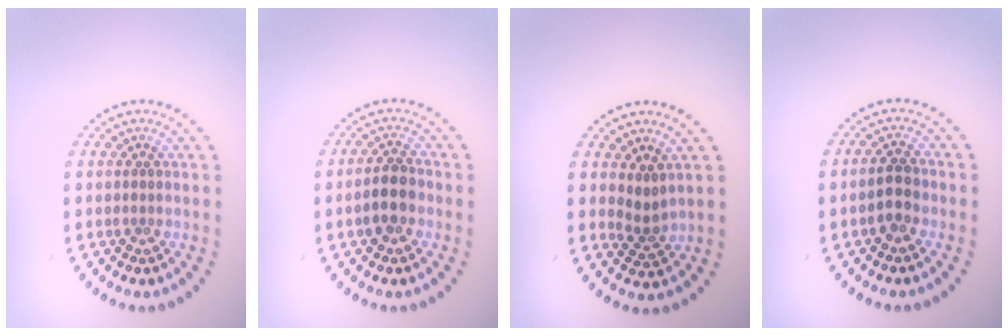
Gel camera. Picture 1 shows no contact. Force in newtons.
{"total": 2.9, "press": 2.8, "slide": 0.8}
{"total": 1.9, "press": 1.3, "slide": 1.5}
{"total": 2.2, "press": 2.2, "slide": 0.6}